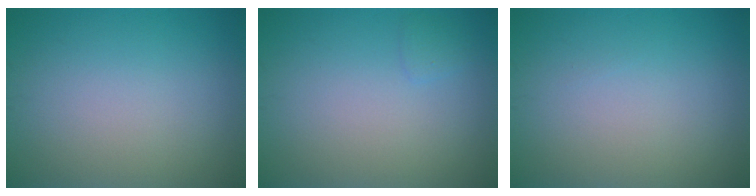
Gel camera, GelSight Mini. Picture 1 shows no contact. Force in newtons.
{"total": 0.7, "press": 0.7, "slide": 0.1}
{"total": 0.0}